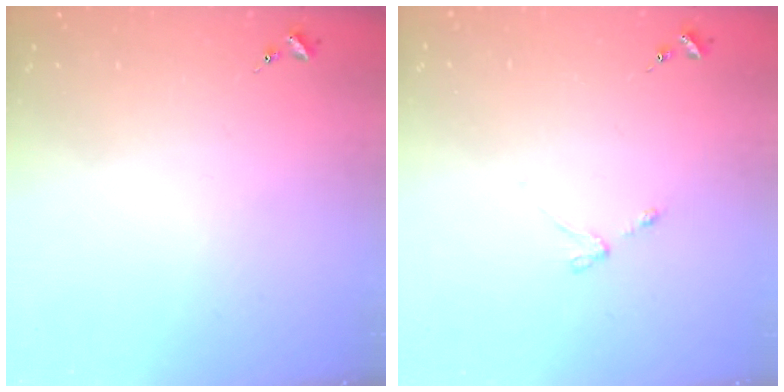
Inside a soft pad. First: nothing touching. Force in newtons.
{"total": 3.0, "press": 2.9, "slide": 0.5}